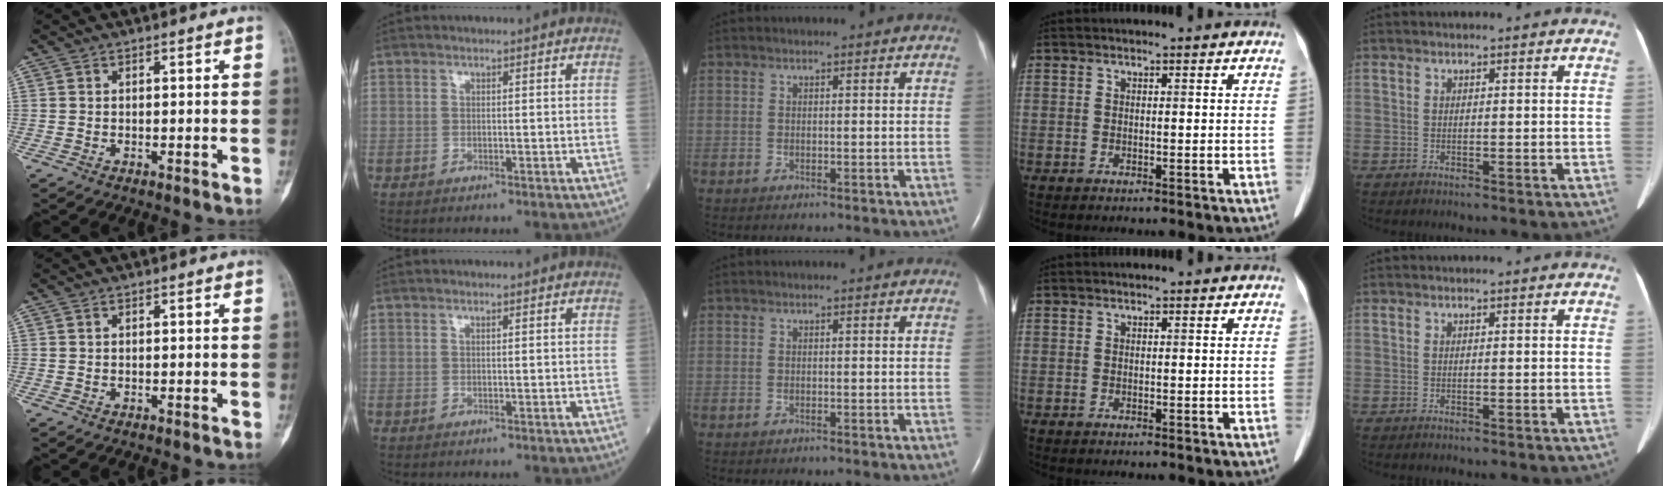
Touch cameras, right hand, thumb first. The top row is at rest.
{}